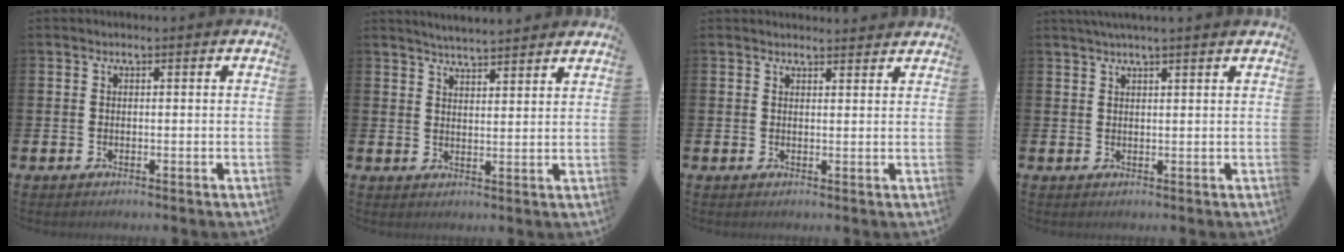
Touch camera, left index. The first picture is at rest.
{"total": 4.2, "force": [4.2, -0.1, 0.1], "torque": [-0.009, -0.023, 0.076]}
{"total": 1.9, "force": [1.9, 0.3, -0.2], "torque": [0.008, -0.010, 0.033]}
{"total": 2.1, "force": [2.0, -0.2, 0.8], "torque": [-0.017, -0.002, 0.035]}